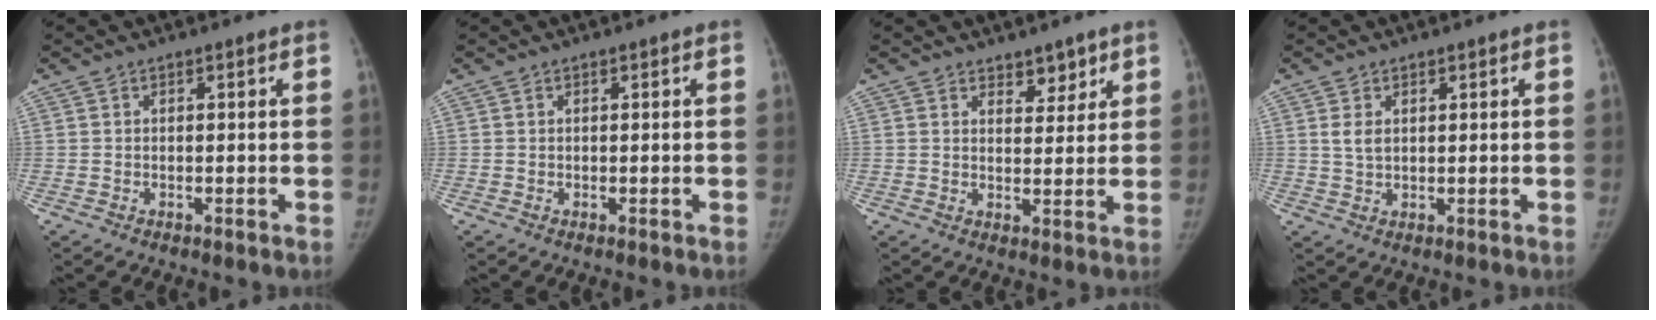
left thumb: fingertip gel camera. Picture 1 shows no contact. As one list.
[{"total": 0.0}, {"total": 3.9, "force": [2.9, 2.1, 1.5], "torque": [0.007, -0.020, 0.045]}, {"total": 2.4, "force": [0.9, 1.6, 1.6], "torque": [-0.022, -0.002, 0.021]}]